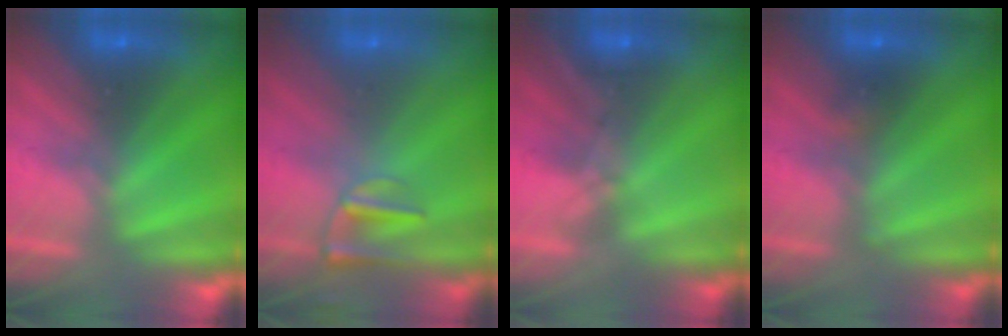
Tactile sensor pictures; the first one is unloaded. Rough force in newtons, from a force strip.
{"total": 2.4}
{"total": 1.6}
{"total": 2.3}